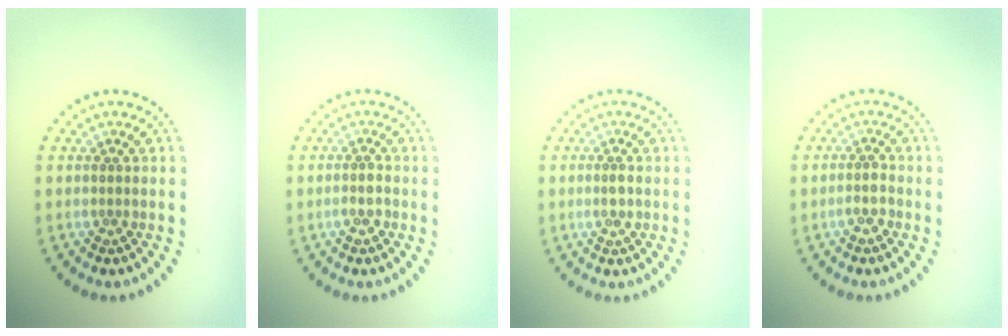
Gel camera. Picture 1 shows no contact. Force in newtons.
{"total": 1.4, "press": 1.2, "slide": 0.7}
{"total": 1.3, "press": 1.2, "slide": 0.6}
{"total": 1.6, "press": 1.3, "slide": 0.9}